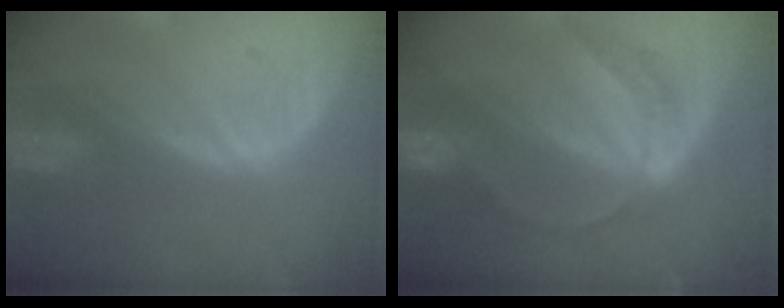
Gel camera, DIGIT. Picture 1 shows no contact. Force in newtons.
{"total": 6.9, "press": 5.7, "slide": 3.9}